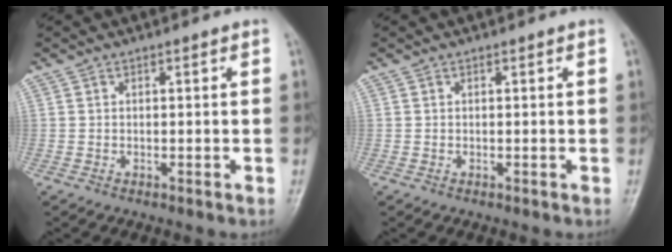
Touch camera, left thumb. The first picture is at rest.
{"total": 0.0}